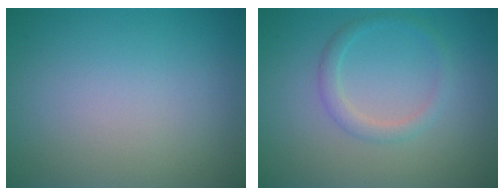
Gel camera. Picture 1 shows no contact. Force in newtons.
{"total": 1.7, "press": 1.7, "slide": 0.0}